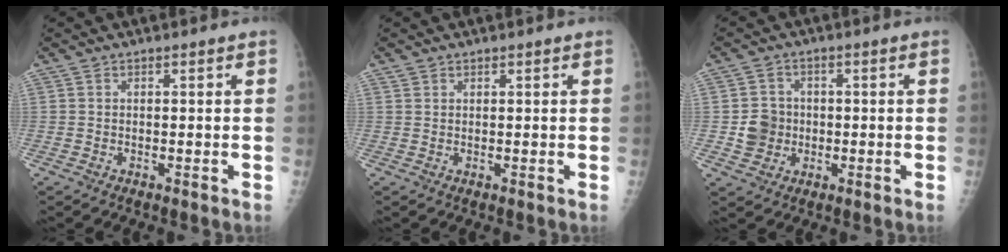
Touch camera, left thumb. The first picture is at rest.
{"total": 0.8, "force": [0.5, 0.6, 0.1], "torque": [0.007, -0.002, 0.007]}
{"total": 5.1, "force": [-0.6, 4.8, 1.6], "torque": [-0.006, 0.007, -0.010]}